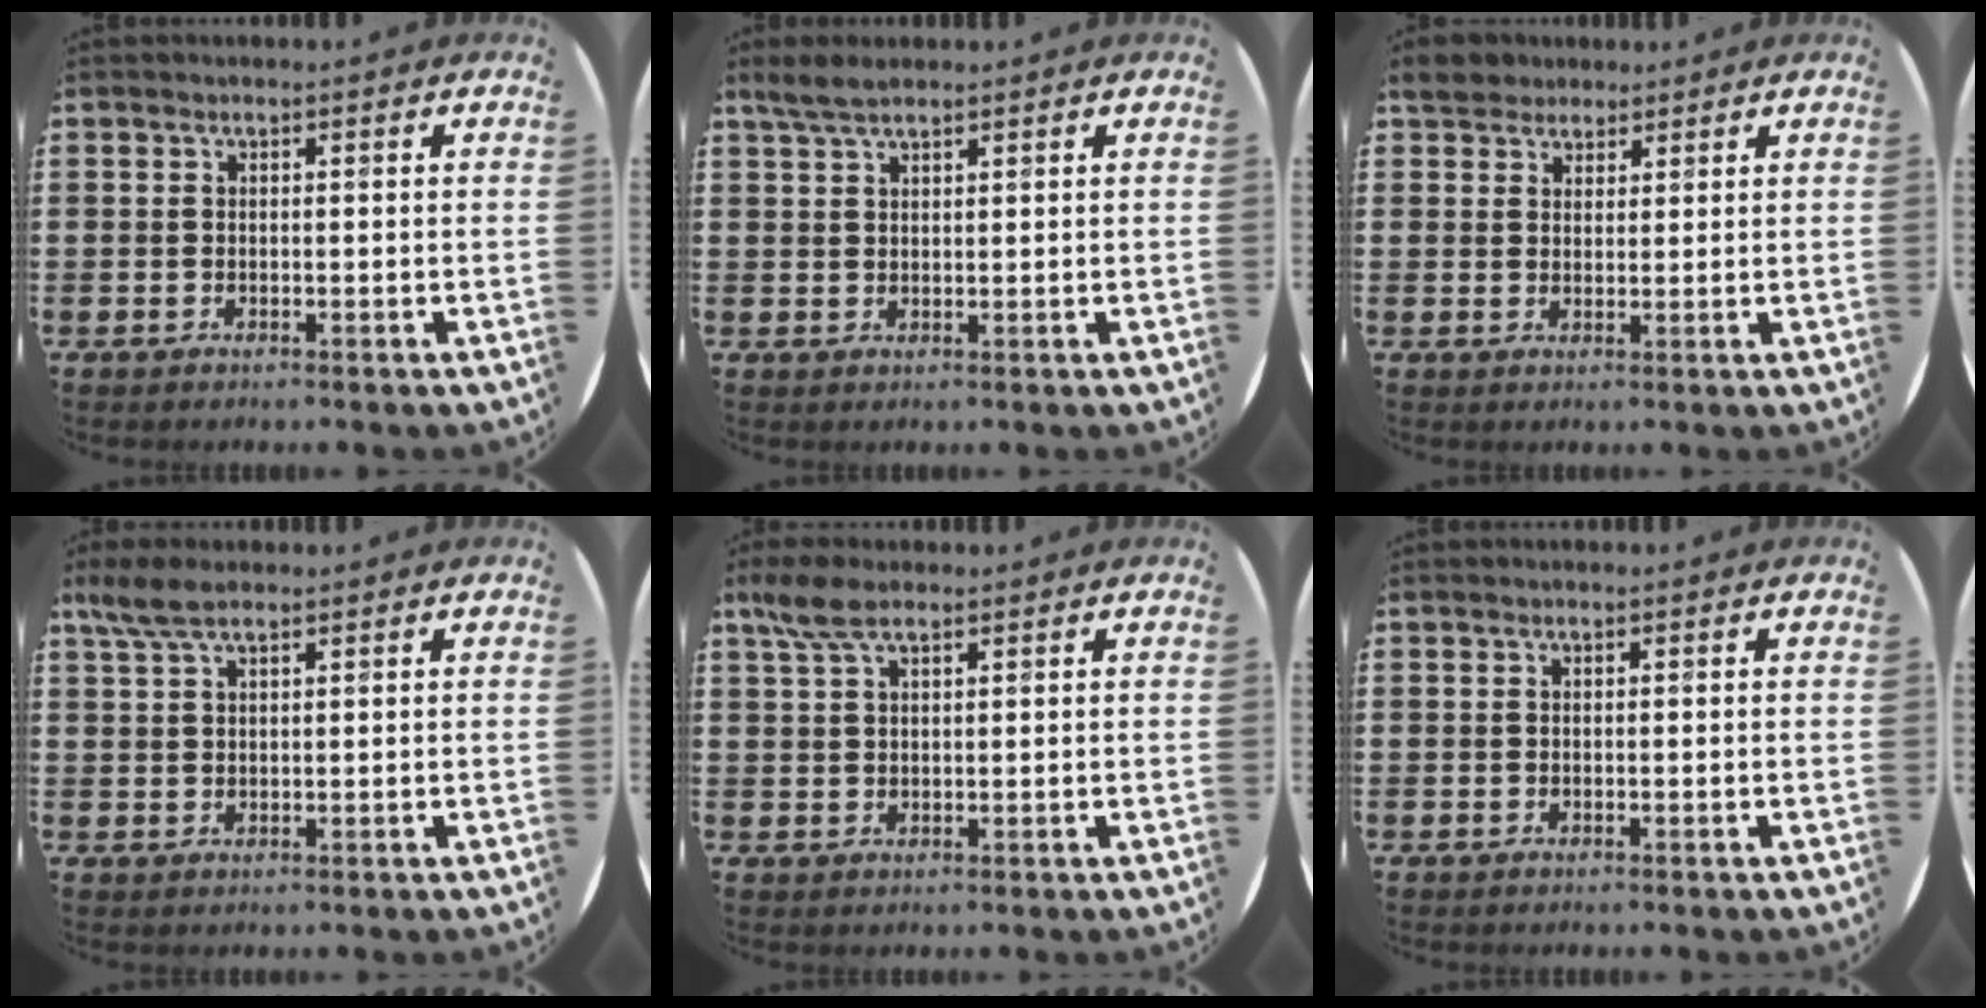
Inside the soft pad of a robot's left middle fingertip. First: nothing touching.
{"total": 2.8, "force": [2.3, 0.7, 1.6], "torque": [-0.034, 0.004, 0.042]}
{"total": 4.2, "force": [3.7, 1.8, 0.8], "torque": [-0.021, 0.000, 0.070]}
{"total": 3.9, "force": [2.9, 1.1, 2.4], "torque": [-0.053, 0.005, 0.053]}
{"total": 4.3, "force": [2.8, 1.5, 2.8], "torque": [-0.062, 0.007, 0.052]}
{"total": 0.0}